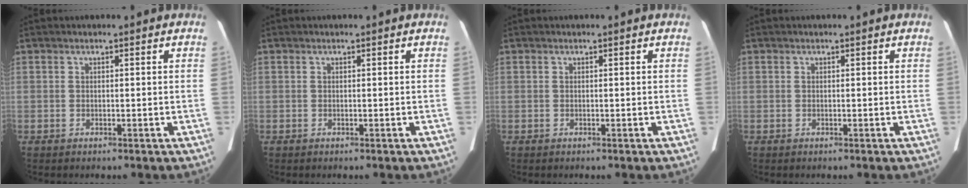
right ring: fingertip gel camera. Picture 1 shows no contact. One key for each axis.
{"total": 0.0}
{"total": 0.0}
{"total": 0.0}